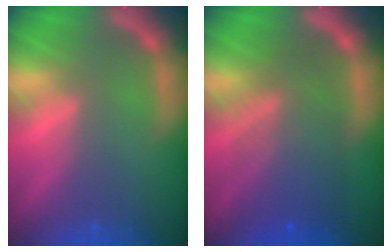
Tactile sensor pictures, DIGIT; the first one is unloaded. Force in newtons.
{"total": 7.6}